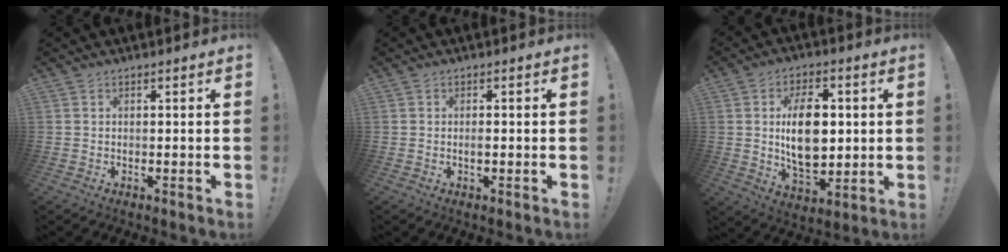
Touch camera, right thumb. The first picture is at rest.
{"total": 1.1, "force": [-0.5, 0.2, 1.0], "torque": [-0.013, 0.000, -0.011]}
{"total": 16.1, "force": [1.2, 9.9, 12.7], "torque": [-0.225, -0.001, 0.016]}